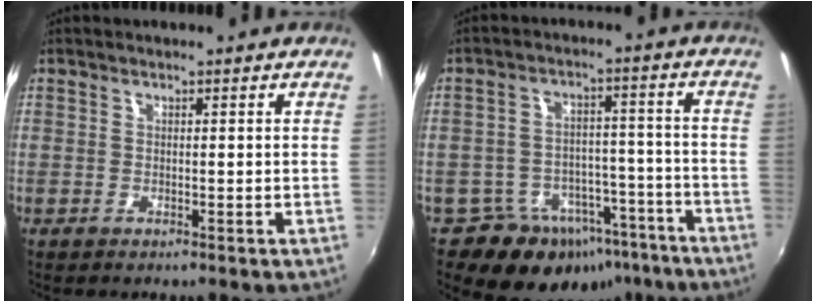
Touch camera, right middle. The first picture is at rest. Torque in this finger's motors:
{"motor_torque": [0.07, -0.79, 0.03, 0.00]}